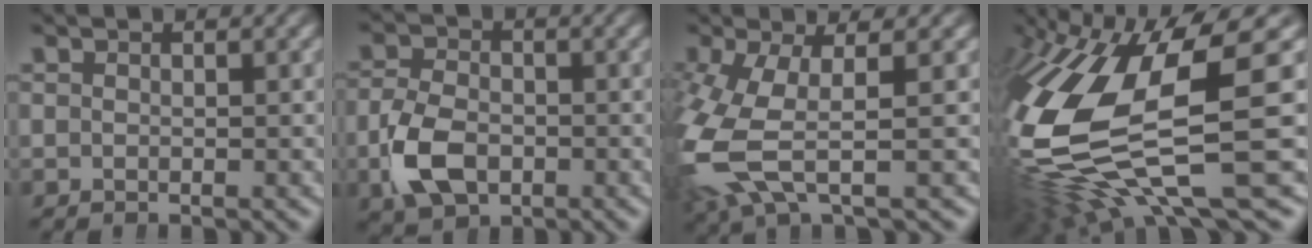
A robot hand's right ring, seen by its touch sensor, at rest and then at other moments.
{"total": 4.6, "force": [-1.6, 3.1, 3.0], "torque": [-0.053, -0.013, -0.023]}
{"total": 7.0, "force": [-0.9, 4.2, 5.5], "torque": [-0.155, -0.023, -0.002]}
{"total": 14.2, "force": [-1.1, 7.9, 11.8], "torque": [-0.247, -0.038, -0.002]}